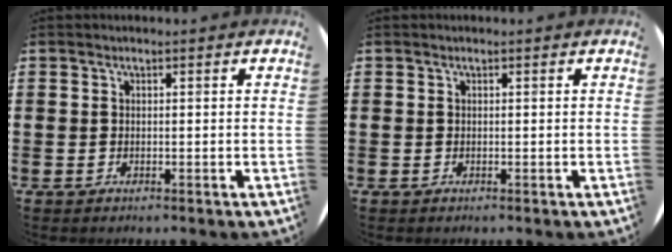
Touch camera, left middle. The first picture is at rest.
{"total": 0.0}